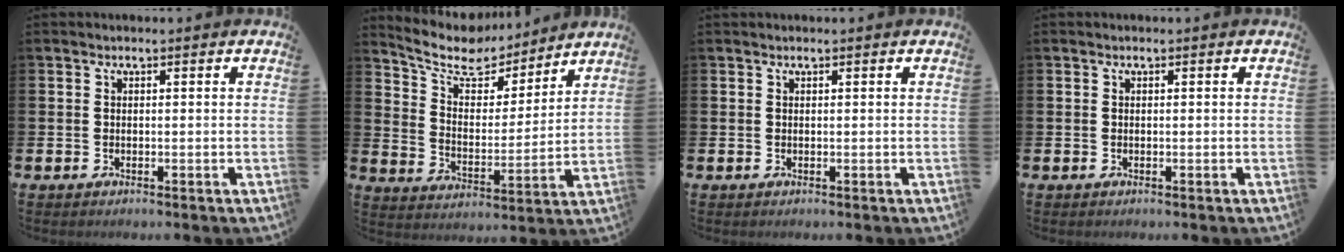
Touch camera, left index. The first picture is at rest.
{"total": 8.7, "force": [7.8, 3.2, 2.1], "torque": [-0.073, -0.059, 0.134]}
{"total": 0.0}
{"total": 0.0}